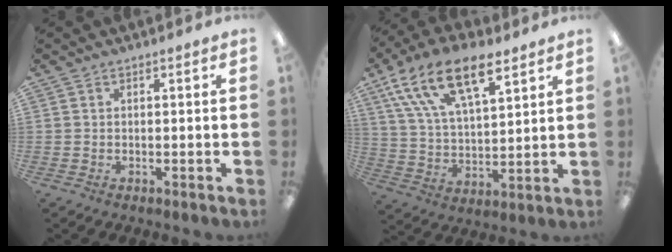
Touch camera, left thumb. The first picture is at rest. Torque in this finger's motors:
{"motor_torque": [0.50, 0.51, 1.42, -1.36, 0.52]}